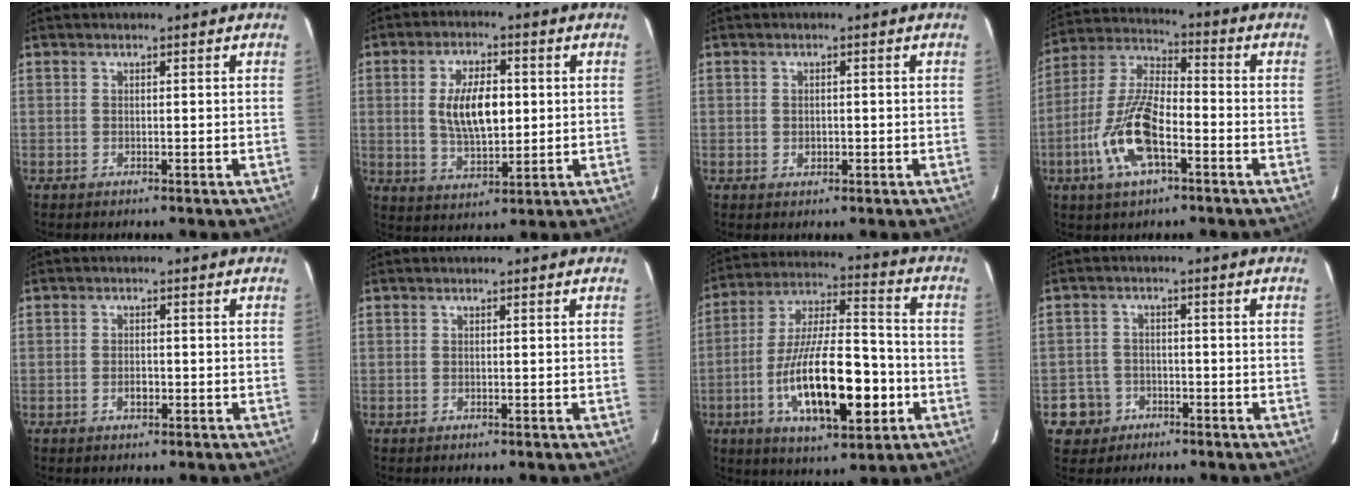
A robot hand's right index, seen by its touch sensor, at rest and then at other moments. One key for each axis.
{"total": 10.3, "fx": 1.1, "fy": 4.9, "fz": 9.0, "tx": -0.167, "ty": 0.002, "tz": 0.024}
{"total": 1.6, "fx": -0.3, "fy": 1.4, "fz": 0.7, "tx": -0.011, "ty": 0.001, "tz": -0.003}
{"total": 14.1, "fx": -5.6, "fy": 5.4, "fz": 11.7, "tx": -0.253, "ty": -0.004, "tz": -0.109}
{"total": 2.0, "fx": -0.8, "fy": 1.3, "fz": 1.2, "tx": -0.023, "ty": 0.002, "tz": -0.014}
{"total": 0.0}
{"total": 20.4, "fx": -6.4, "fy": 7.3, "fz": 18.0, "tx": -0.331, "ty": -0.001, "tz": -0.102}
{"total": 5.2, "fx": -2.5, "fy": 4.6, "fz": 0.4, "tx": -0.020, "ty": 0.022, "tz": -0.038}